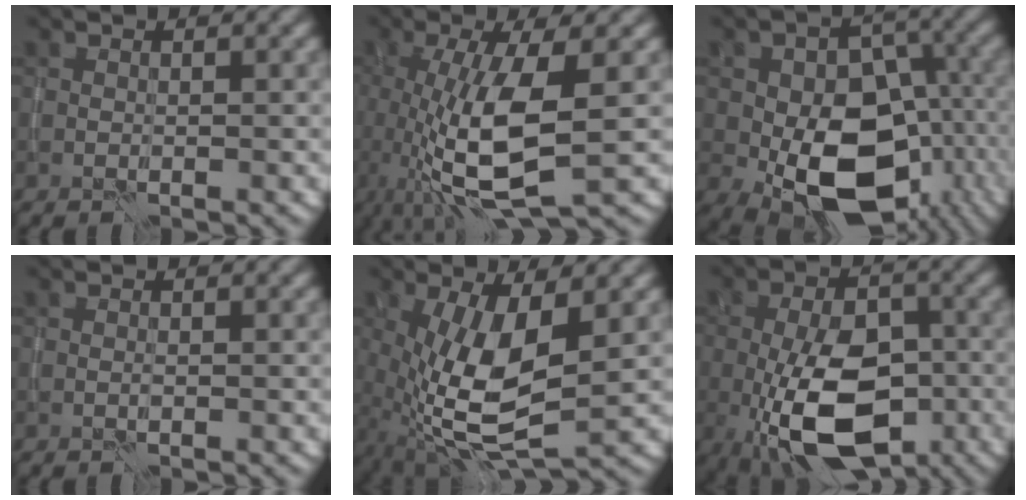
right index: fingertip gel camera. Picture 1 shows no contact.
{"total": 9.4, "force": [-1.1, 3.2, 8.8], "torque": [-0.181, -0.020, -0.014]}
{"total": 15.5, "force": [-4.2, 10.0, 11.0], "torque": [-0.177, -0.023, -0.052]}
{"total": 0.0}
{"total": 10.0, "force": [-0.7, 4.0, 9.1], "torque": [-0.189, -0.014, -0.015]}
{"total": 11.5, "force": [-3.9, 6.0, 9.0], "torque": [-0.161, -0.014, -0.068]}